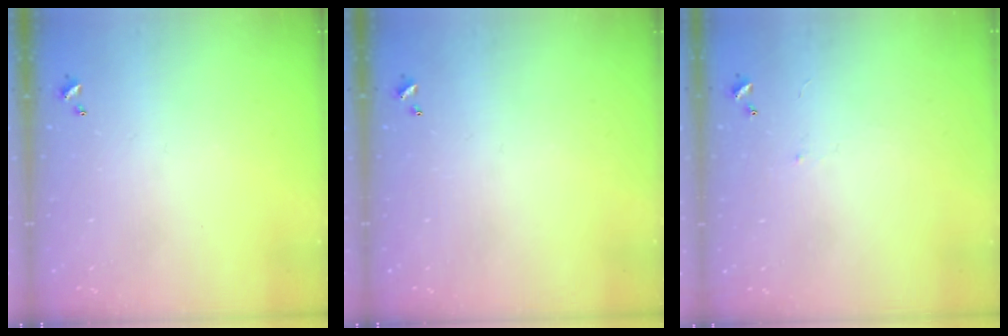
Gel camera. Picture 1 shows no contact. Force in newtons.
{"total": 0.0}
{"total": 0.6, "press": 0.0, "slide": 0.6}